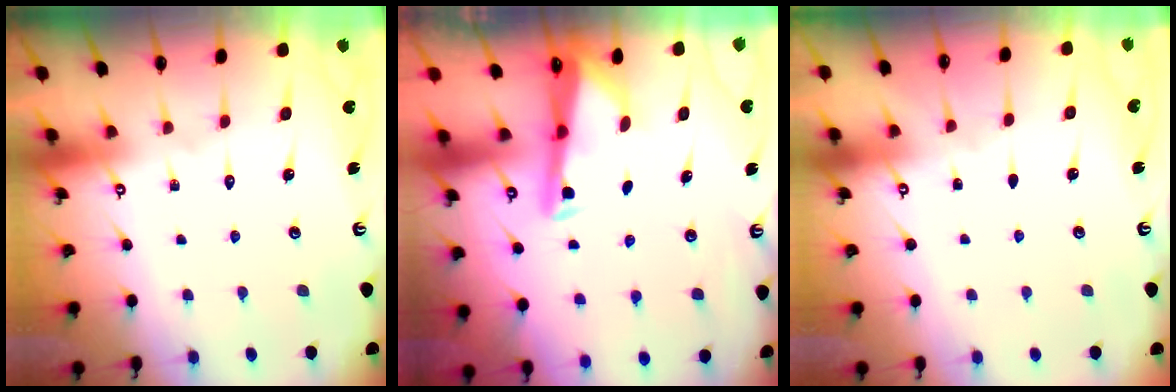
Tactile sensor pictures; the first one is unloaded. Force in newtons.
{"total": 3.2, "press": 3.1, "slide": 0.6}
{"total": 2.3, "press": 2.2, "slide": 0.2}